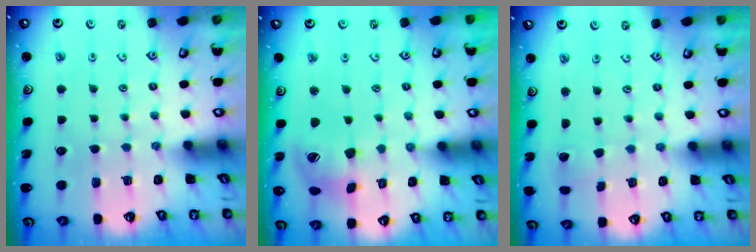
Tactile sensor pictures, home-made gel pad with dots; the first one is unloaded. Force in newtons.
{"total": 15.2, "press": 15.0, "slide": 2.3}
{"total": 1.3, "press": 1.3, "slide": 0.0}